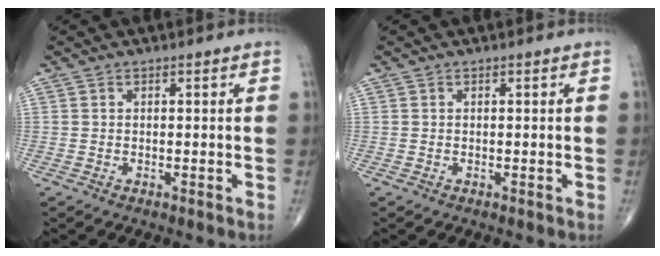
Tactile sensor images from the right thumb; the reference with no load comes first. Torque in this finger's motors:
{"motor_torque": [0.00, 0.00, 0.00, 0.00, 0.00]}